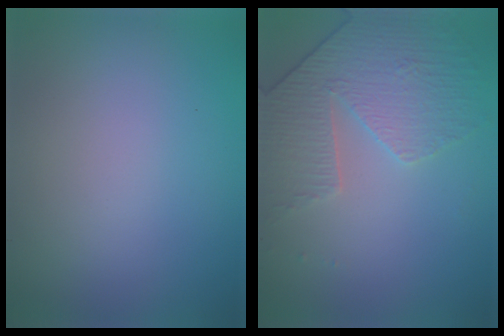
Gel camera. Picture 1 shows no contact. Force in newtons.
{"total": 4.3, "press": 3.4, "slide": 2.6}